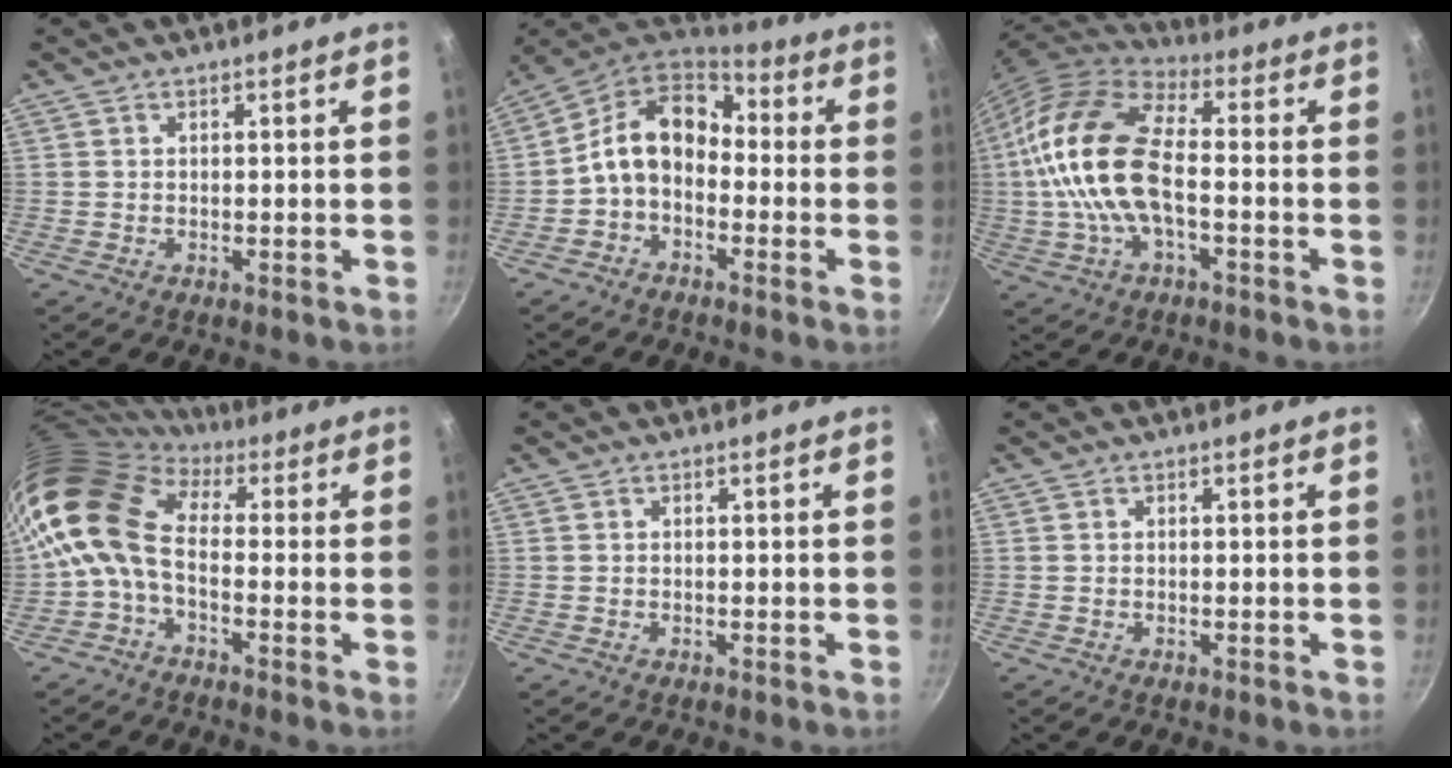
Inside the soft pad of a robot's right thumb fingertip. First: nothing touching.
{"total": 12.4, "force": [-1.2, 9.1, 8.4], "torque": [-0.124, 0.048, -0.044]}
{"total": 18.5, "force": [-1.1, 9.1, 16.0], "torque": [-0.302, 0.031, -0.035]}
{"total": 11.5, "force": [-0.8, 7.3, 8.9], "torque": [-0.171, 0.030, -0.038]}
{"total": 0.0}
{"total": 0.0}